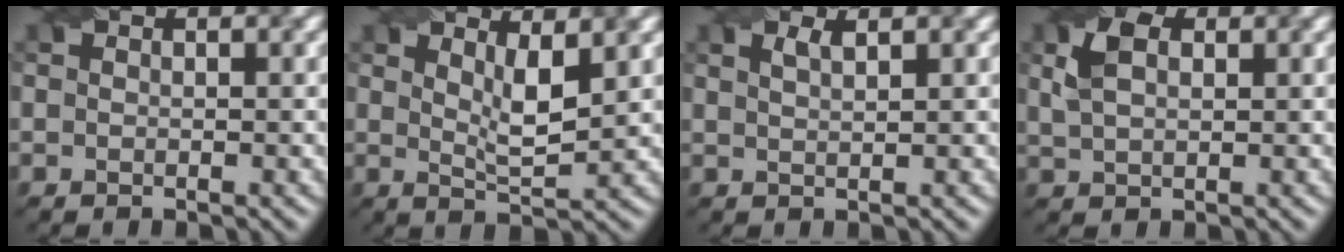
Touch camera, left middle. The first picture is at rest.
{"total": 3.3, "force": [1.5, 0.8, 2.8], "torque": [-0.048, -0.011, 0.025]}
{"total": 1.4, "force": [0.9, 0.4, 1.0], "torque": [-0.014, 0.002, 0.015]}
{"total": 3.5, "force": [1.3, 2.2, 2.4], "torque": [-0.058, 0.006, 0.024]}